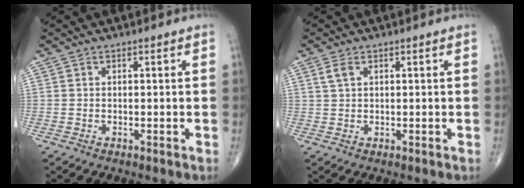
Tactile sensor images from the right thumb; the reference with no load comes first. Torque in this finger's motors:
{"motor_torque": [-0.33, 0.44, -0.10, 0.12, 0.08]}